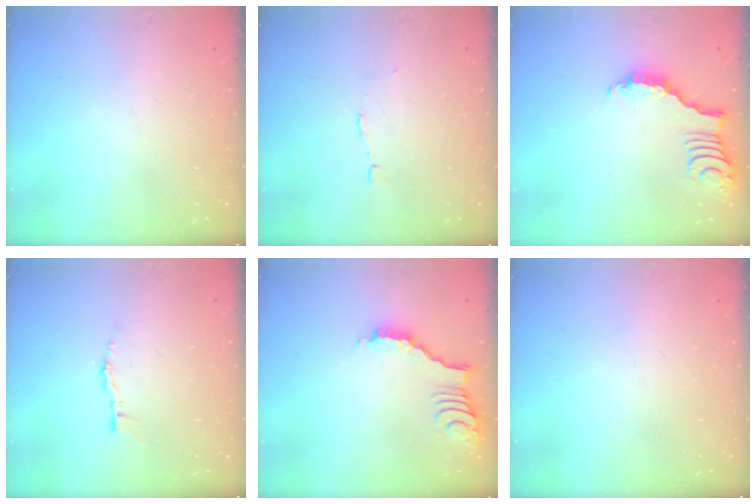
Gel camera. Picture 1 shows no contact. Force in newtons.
{"total": 2.7, "press": 2.7, "slide": 0.2}
{"total": 3.3, "press": 3.2, "slide": 0.6}
{"total": 3.0, "press": 3.0, "slide": 0.3}
{"total": 2.6, "press": 2.6, "slide": 0.4}
{"total": 0.0}